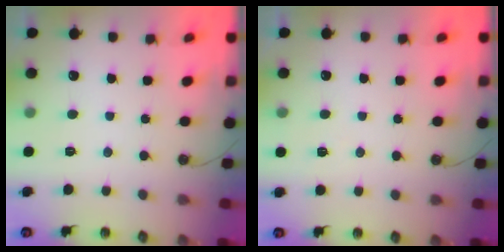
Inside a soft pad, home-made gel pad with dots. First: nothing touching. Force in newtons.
{"total": 4.9, "press": 2.5, "slide": 4.2}